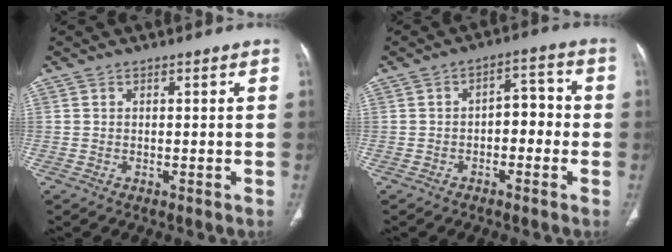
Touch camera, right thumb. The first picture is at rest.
{"total": 5.7, "force": [-1.3, 3.4, 4.3], "torque": [-0.038, 0.033, -0.027]}